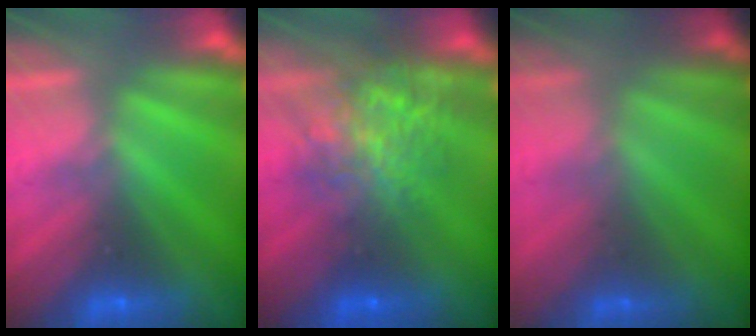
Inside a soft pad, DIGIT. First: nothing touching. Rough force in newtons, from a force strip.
{"total": 7.3}
{"total": 1.7}